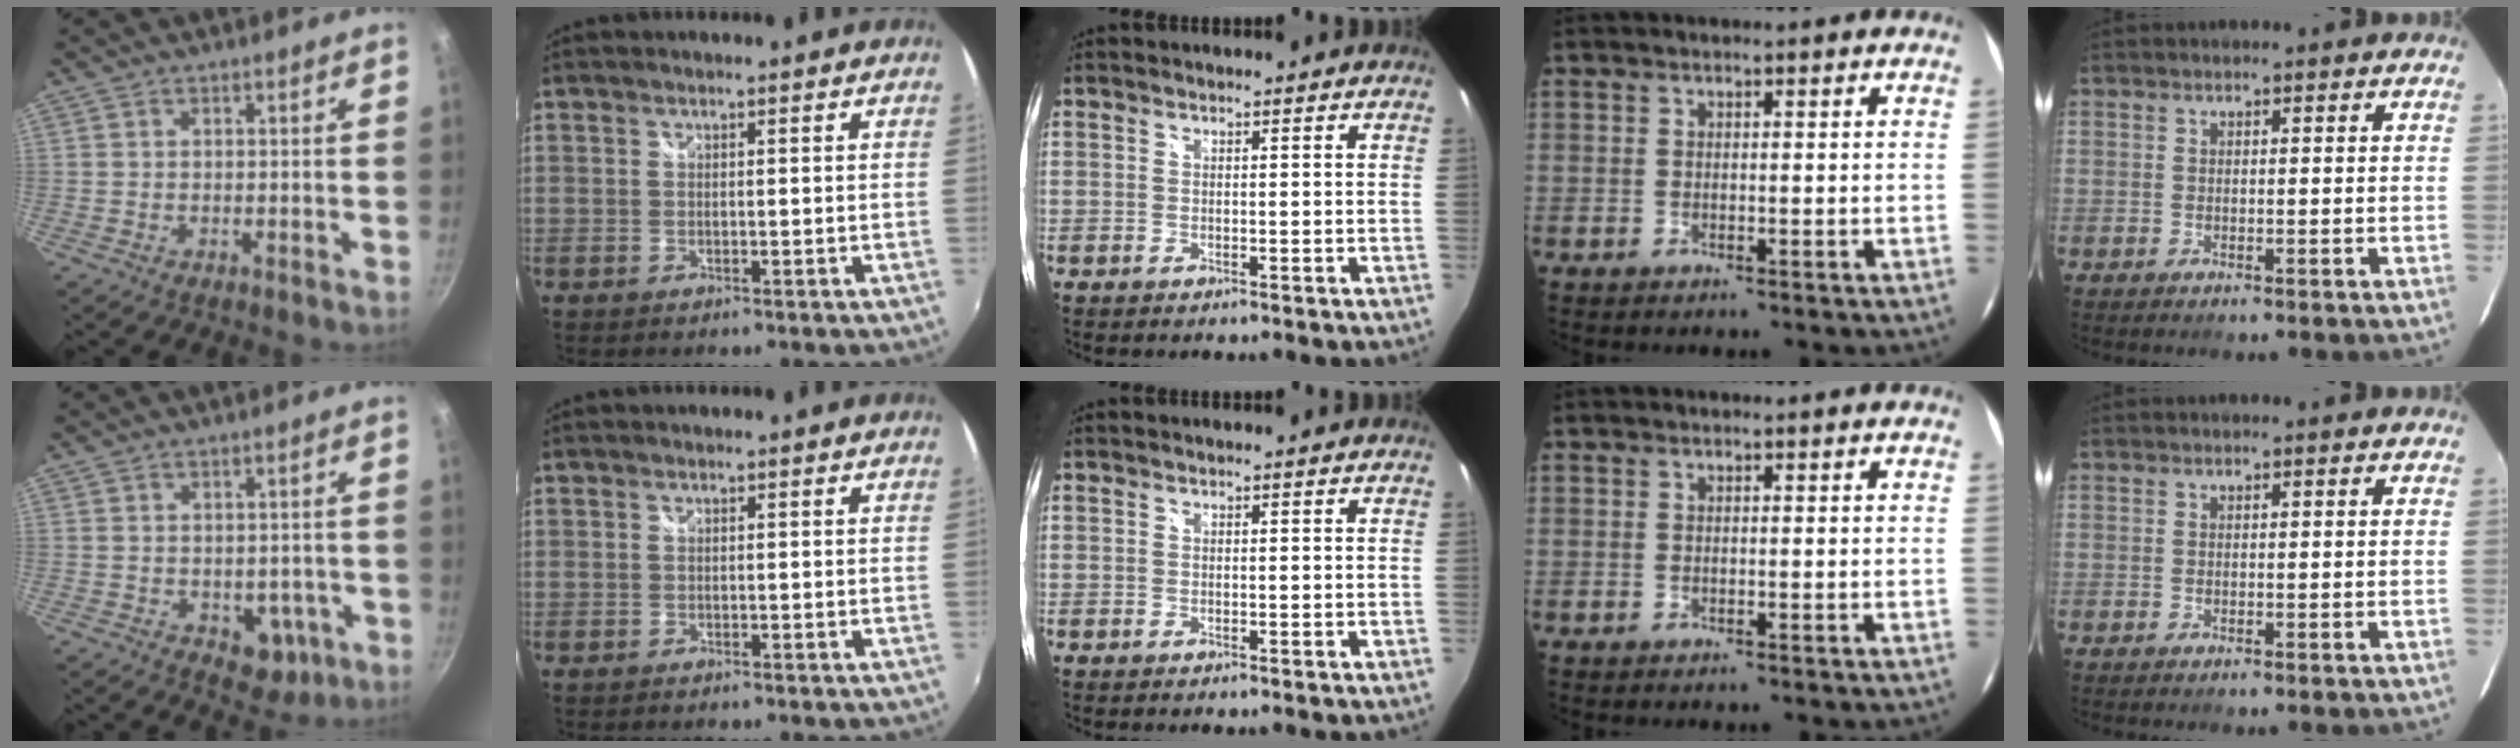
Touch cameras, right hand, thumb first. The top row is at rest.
{"thumb": {"total": 6.7, "force": [-2.0, 4.7, 4.4], "torque": [-0.017, 0.010, -0.013]}}